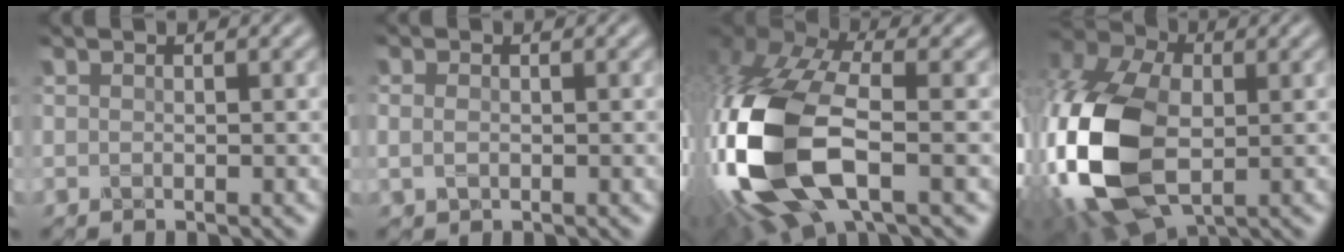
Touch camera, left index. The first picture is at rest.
{"total": 1.4, "force": [-0.1, 1.0, 0.9], "torque": [-0.023, 0.000, 0.004]}
{"total": 15.6, "force": [-3.8, 7.6, 13.0], "torque": [-0.321, -0.010, -0.076]}
{"total": 15.3, "force": [-2.4, 9.7, 11.6], "torque": [-0.288, -0.023, -0.049]}